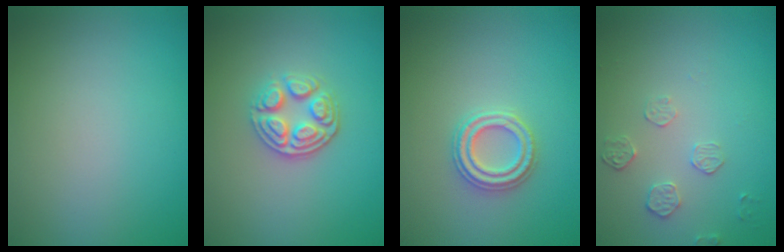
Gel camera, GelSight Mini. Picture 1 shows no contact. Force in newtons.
{"total": 3.5, "press": 3.0, "slide": 1.9}
{"total": 2.6, "press": 2.6, "slide": 0.4}
{"total": 1.7, "press": 1.0, "slide": 1.4}